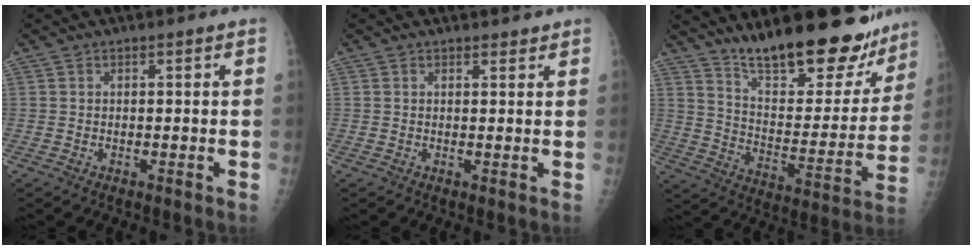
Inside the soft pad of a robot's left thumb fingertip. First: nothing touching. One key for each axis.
{"total": 1.5, "fx": 1.4, "fy": 0.6, "fz": 0.2, "tx": 0.010, "ty": -0.007, "tz": 0.018}
{"total": 24.8, "fx": 19.6, "fy": 8.0, "fz": 12.9, "tx": -0.141, "ty": -0.107, "tz": 0.290}